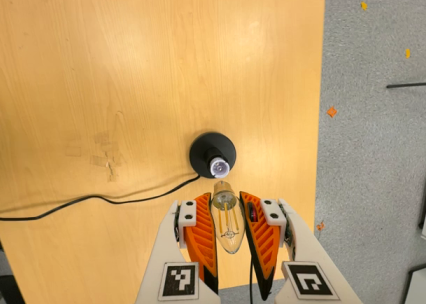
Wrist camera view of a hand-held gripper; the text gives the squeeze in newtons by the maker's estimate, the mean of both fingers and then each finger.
{"total": 21.5, "left": 23.3, "right": 19.6}